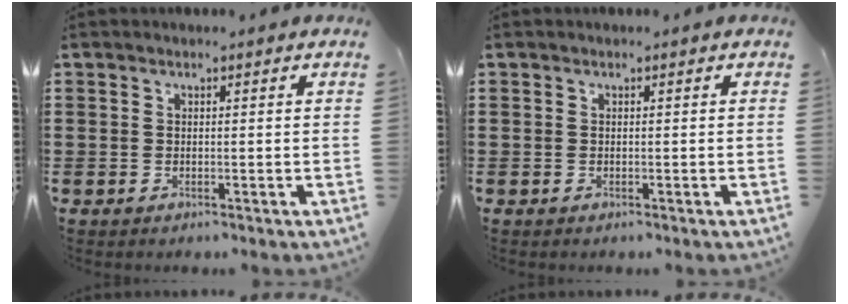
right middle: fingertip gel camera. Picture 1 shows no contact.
{"total": 0.0}